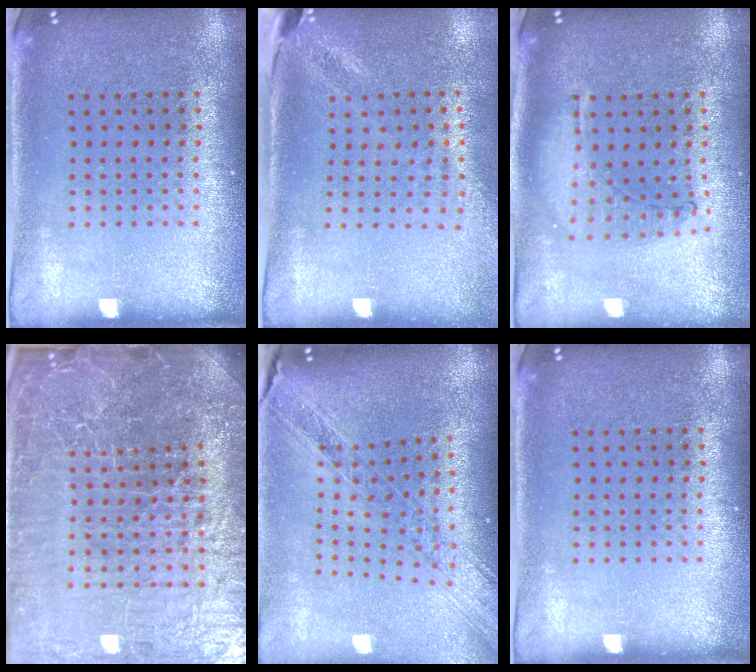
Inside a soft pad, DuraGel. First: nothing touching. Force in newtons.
{"total": 2.0, "press": 1.6, "slide": 1.2}
{"total": 1.0, "press": 1.0, "slide": 0.2}
{"total": 7.5, "press": 6.5, "slide": 3.6}
{"total": 1.6, "press": 1.5, "slide": 0.6}
{"total": 0.0}